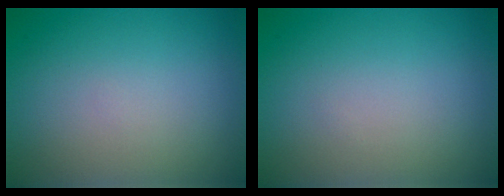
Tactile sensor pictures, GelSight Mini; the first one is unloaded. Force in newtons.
{"total": 0.0}